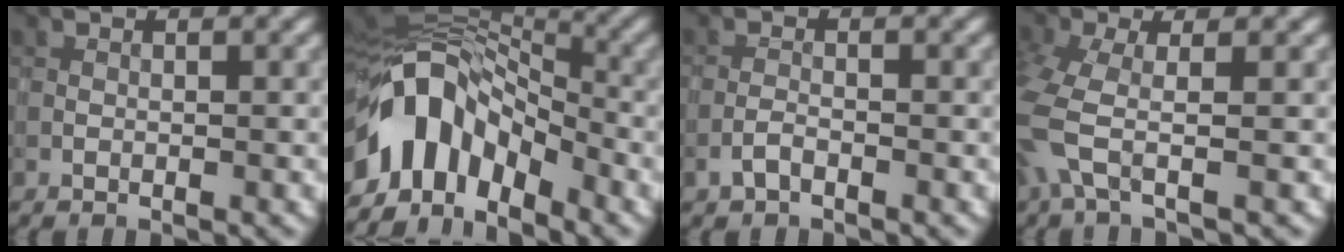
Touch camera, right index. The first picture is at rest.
{"total": 10.6, "force": [-4.6, 6.5, 7.0], "torque": [-0.116, 0.006, -0.084]}
{"total": 1.2, "force": [-0.8, 0.5, 0.7], "torque": [-0.013, 0.005, -0.019]}
{"total": 4.7, "force": [-1.5, 1.7, 4.1], "torque": [-0.114, -0.016, -0.039]}